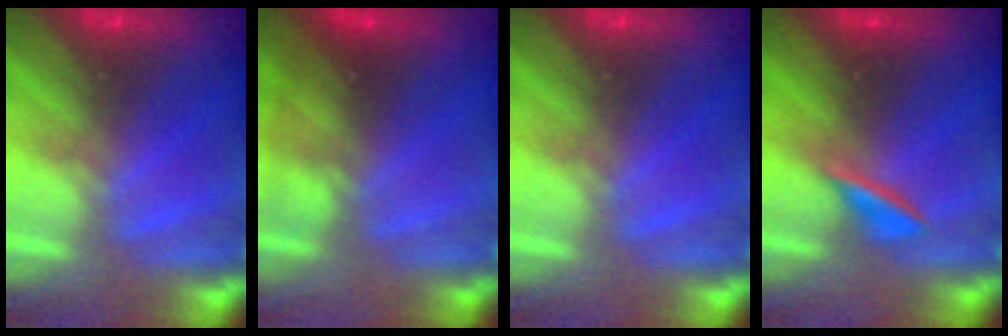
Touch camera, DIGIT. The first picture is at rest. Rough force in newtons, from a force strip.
{"total": 2.7}
{"total": 0.0}
{"total": 2.1}